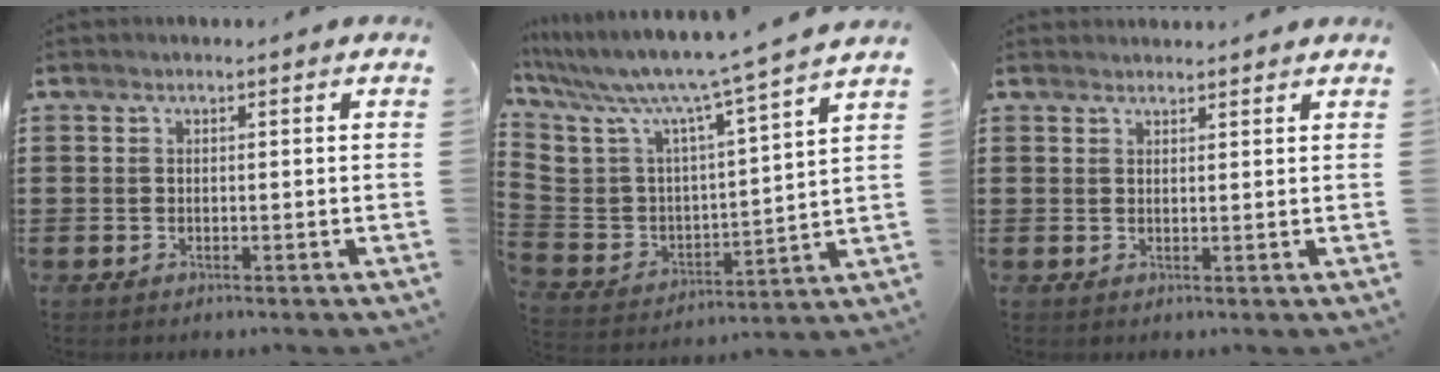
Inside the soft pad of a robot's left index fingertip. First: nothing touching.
{"total": 8.0, "force": [6.6, 0.9, 4.4], "torque": [-0.117, -0.054, 0.101]}
{"total": 1.5, "force": [1.5, 0.3, 0.0], "torque": [-0.003, 0.002, 0.030]}